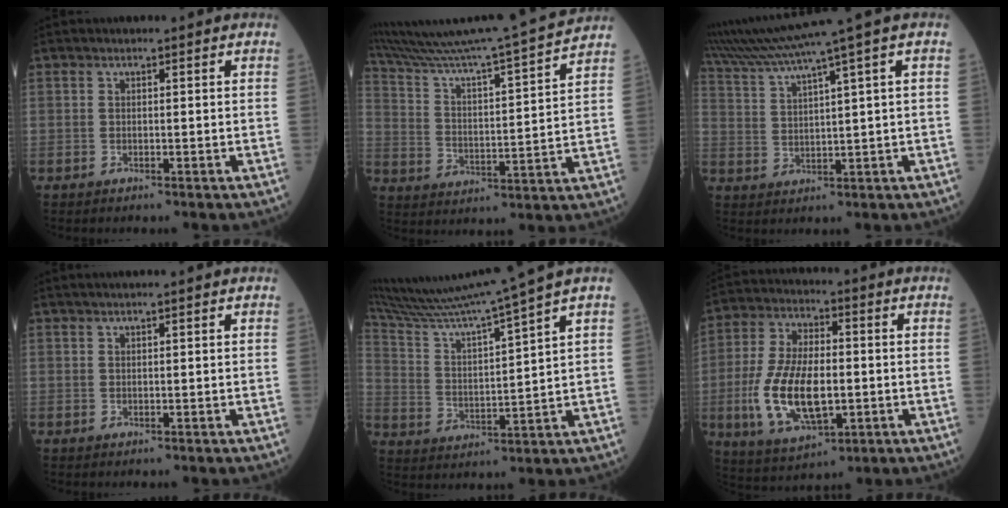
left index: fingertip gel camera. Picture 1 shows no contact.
{"total": 20.4, "force": [18.6, -2.6, 7.9], "torque": [-0.144, -0.038, 0.282]}
{"total": 10.2, "force": [7.8, -2.9, 5.8], "torque": [-0.105, 0.009, 0.141]}
{"total": 2.4, "force": [2.0, -0.7, 1.2], "torque": [-0.010, 0.020, 0.040]}
{"total": 16.0, "force": [14.0, -3.4, 7.0], "torque": [-0.129, -0.030, 0.240]}
{"total": 13.6, "force": [-2.4, 6.1, 11.9], "torque": [-0.250, -0.003, -0.037]}